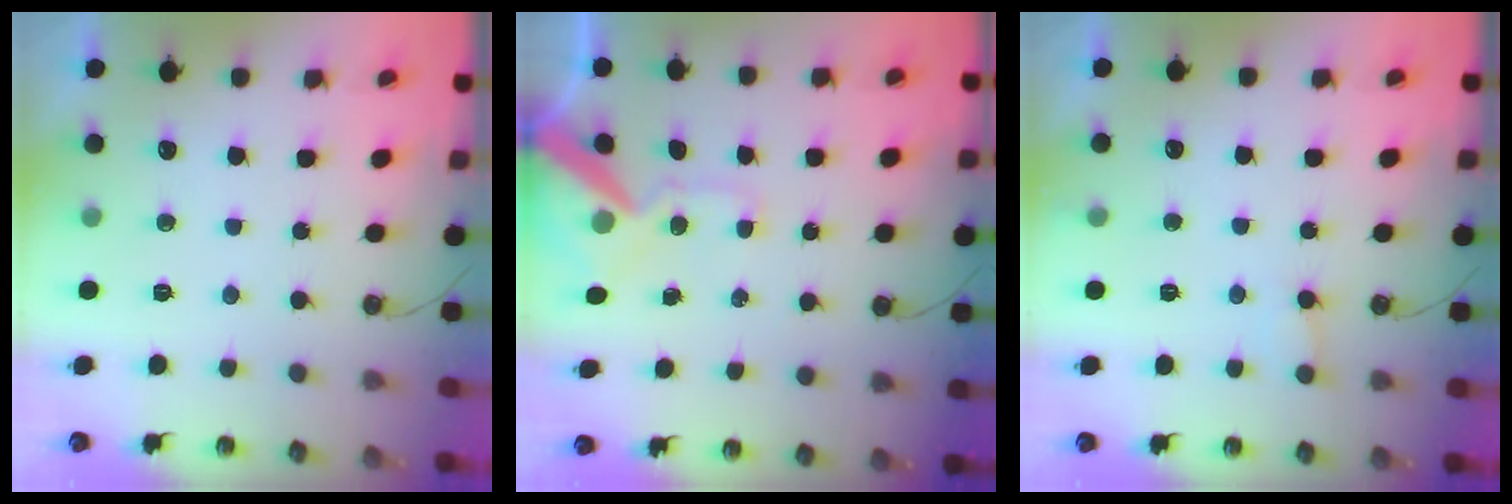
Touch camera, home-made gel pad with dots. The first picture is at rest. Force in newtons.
{"total": 13.1, "press": 12.9, "slide": 2.2}
{"total": 5.4, "press": 5.4, "slide": 0.5}